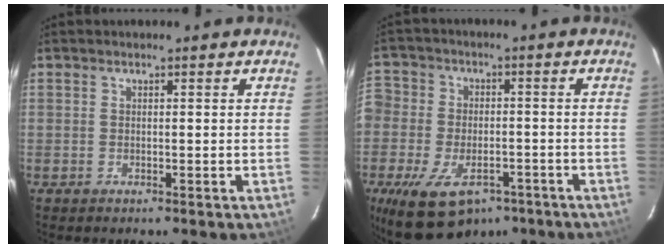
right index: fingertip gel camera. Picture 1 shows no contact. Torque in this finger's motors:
{"motor_torque": [1.61, -0.53, 1.05, 0.21]}